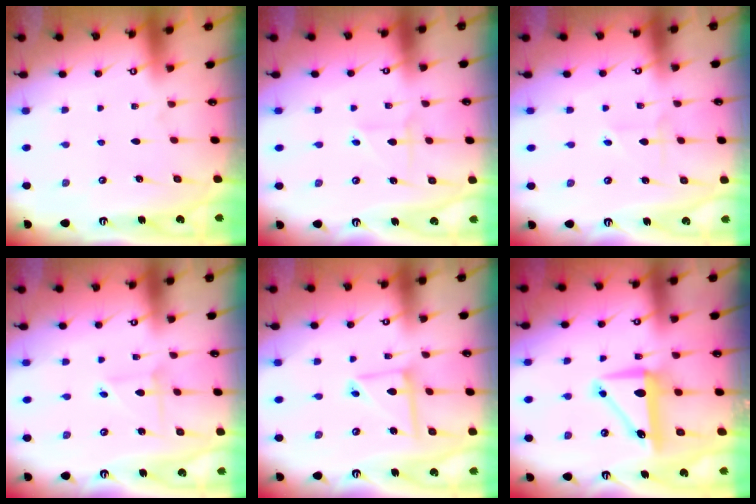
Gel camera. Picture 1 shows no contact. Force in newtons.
{"total": 2.2, "press": 2.1, "slide": 0.8}
{"total": 2.3, "press": 2.3, "slide": 0.1}
{"total": 2.8, "press": 2.8, "slide": 0.2}
{"total": 8.9, "press": 8.9, "slide": 0.7}
{"total": 8.1, "press": 8.0, "slide": 1.6}